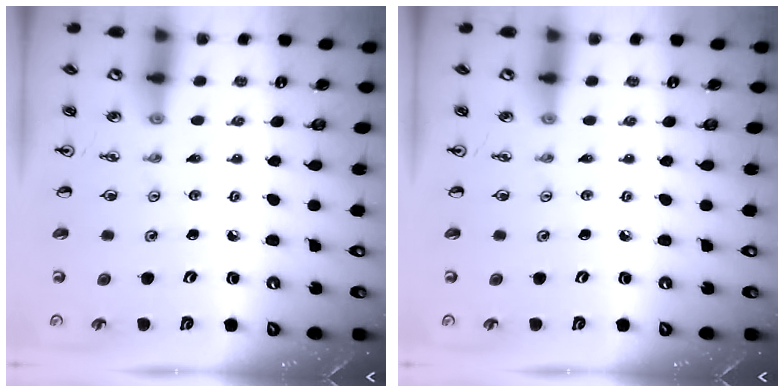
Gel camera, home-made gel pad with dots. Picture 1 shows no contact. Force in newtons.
{"total": 0.0}